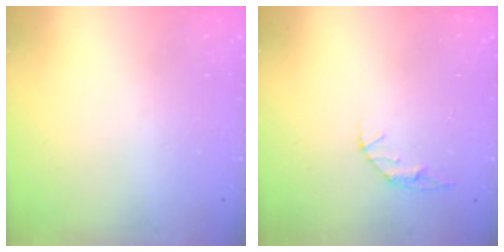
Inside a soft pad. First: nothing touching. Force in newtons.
{"total": 3.5, "press": 3.5, "slide": 0.4}